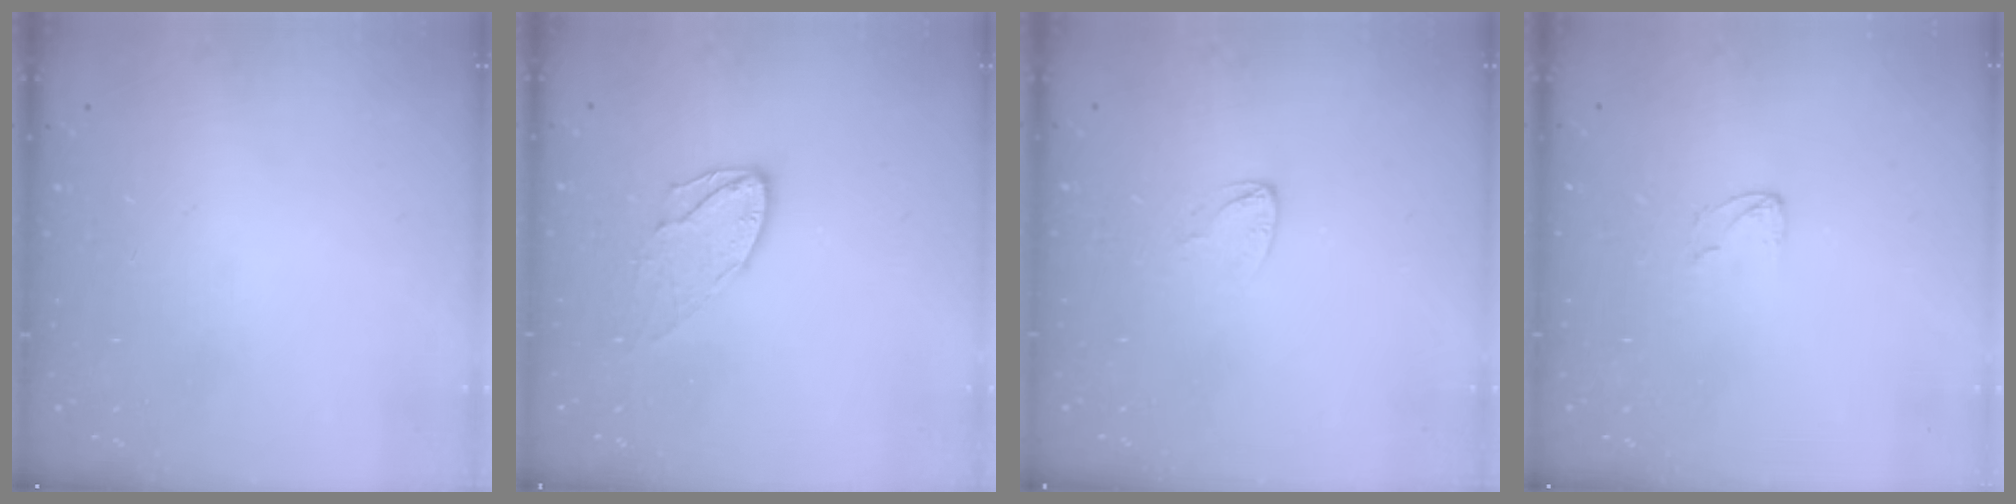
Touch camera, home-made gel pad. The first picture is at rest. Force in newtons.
{"total": 9.0, "press": 9.0, "slide": 0.7}
{"total": 2.7, "press": 2.7, "slide": 0.2}
{"total": 3.6, "press": 3.6, "slide": 0.3}